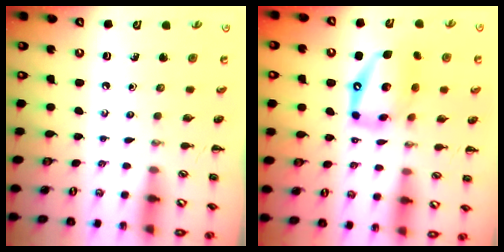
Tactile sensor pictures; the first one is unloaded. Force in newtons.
{"total": 13.1, "press": 12.6, "slide": 3.4}